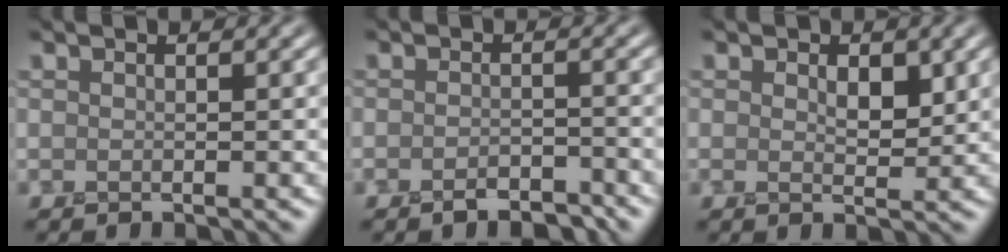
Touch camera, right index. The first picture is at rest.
{"total": 2.4, "force": [-2.1, 0.7, 0.9], "torque": [-0.012, 0.001, -0.037]}
{"total": 2.0, "force": [0.5, 1.1, 1.6], "torque": [-0.022, -0.003, 0.012]}